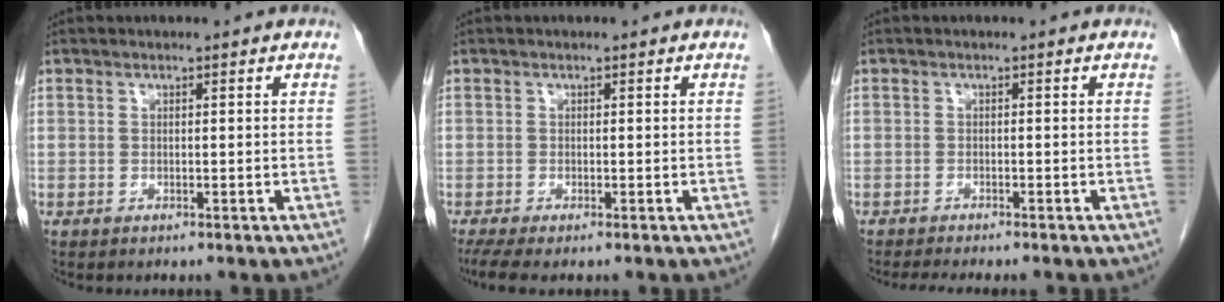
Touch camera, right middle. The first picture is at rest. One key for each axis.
{"total": 3.0, "fx": -2.0, "fy": 0.5, "fz": 2.2, "tx": -0.043, "ty": -0.011, "tz": -0.038}
{"total": 5.3, "fx": -4.5, "fy": 0.6, "fz": 2.6, "tx": -0.030, "ty": -0.009, "tz": -0.066}